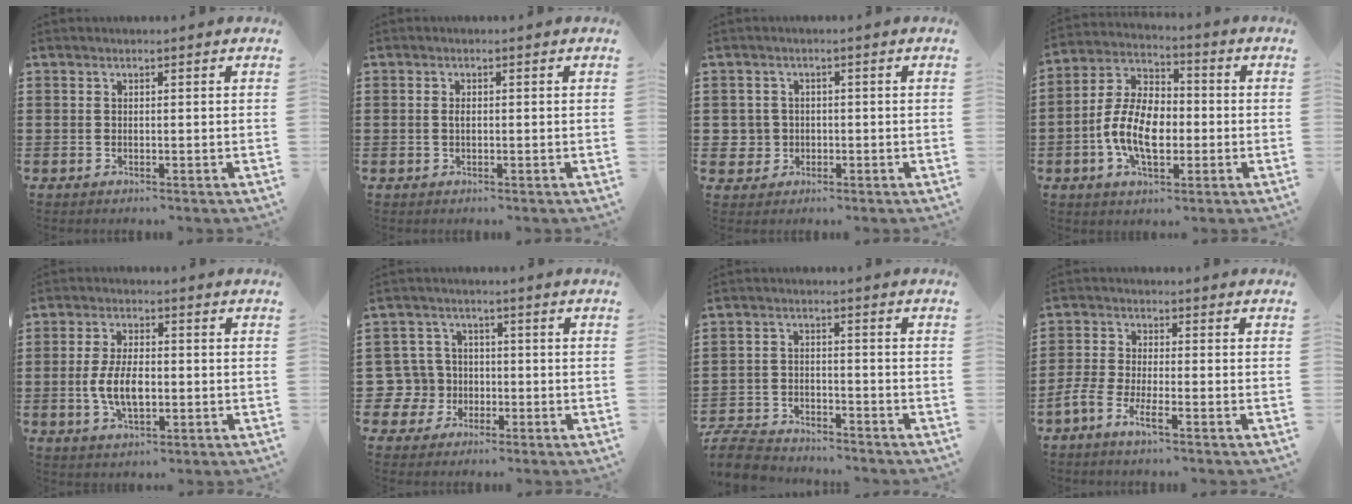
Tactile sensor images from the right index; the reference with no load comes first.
{"total": 1.1, "force": [0.0, 0.3, 1.0], "torque": [-0.023, -0.002, 0.001]}
{"total": 2.9, "force": [-0.6, 2.8, 0.5], "torque": [-0.030, 0.003, -0.017]}
{"total": 9.9, "force": [-2.2, 5.9, 7.7], "torque": [-0.178, 0.005, -0.045]}
{"total": 7.0, "force": [-1.0, 3.4, 6.0], "torque": [-0.128, 0.000, -0.021]}
{"total": 6.5, "force": [-1.2, 6.1, 1.6], "torque": [-0.082, 0.007, -0.027]}
{"total": 6.1, "force": [-5.8, 1.4, 1.1], "torque": [-0.040, 0.006, -0.121]}
{"total": 3.7, "force": [-2.5, 0.7, 2.6], "torque": [-0.077, -0.007, -0.056]}